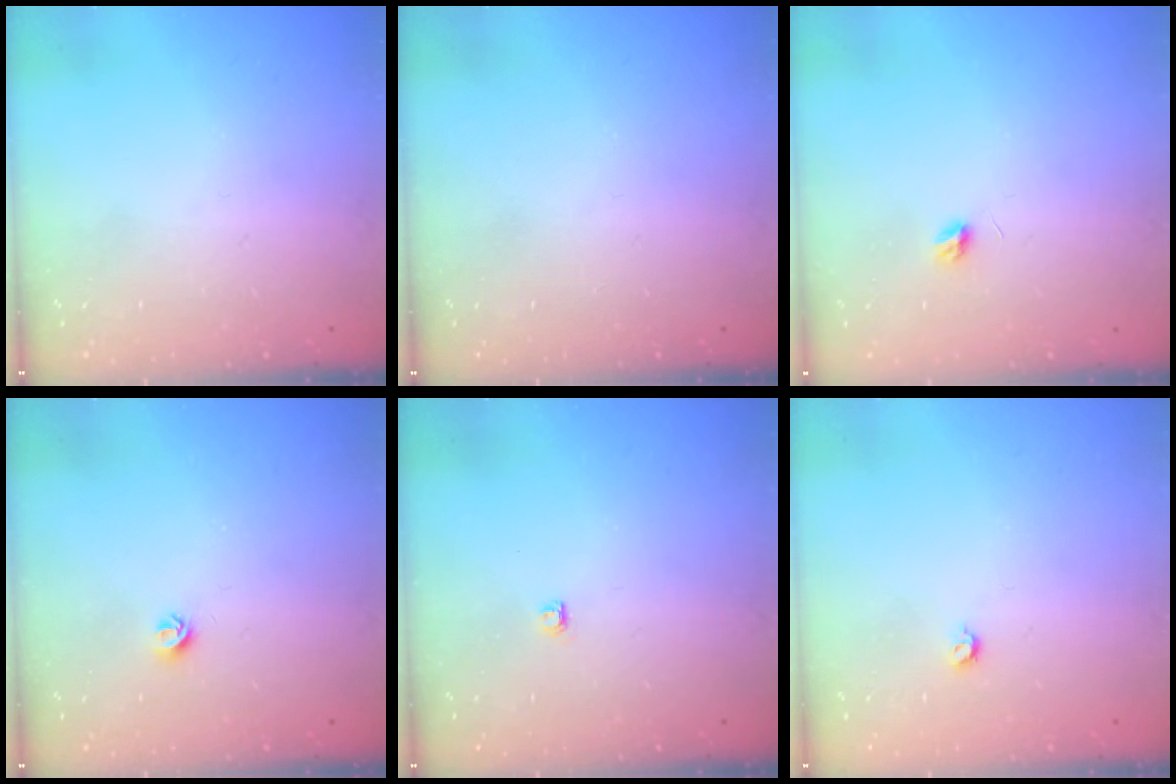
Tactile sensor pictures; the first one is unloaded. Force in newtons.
{"total": 0.0}
{"total": 3.7, "press": 3.7, "slide": 0.3}
{"total": 5.0, "press": 4.9, "slide": 0.7}
{"total": 2.8, "press": 2.8, "slide": 0.4}
{"total": 3.4, "press": 3.4, "slide": 0.6}